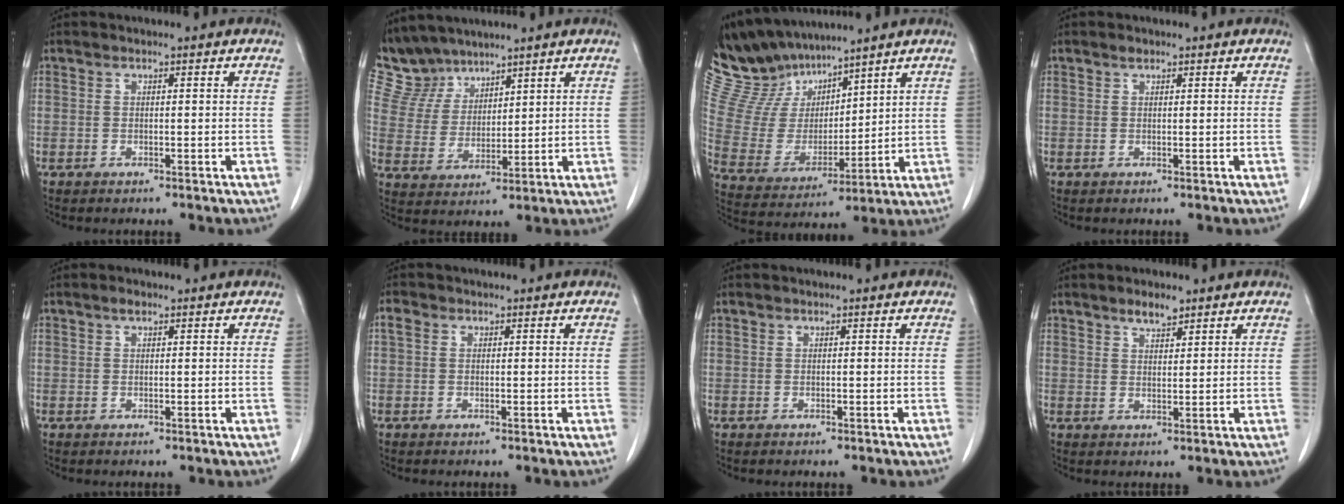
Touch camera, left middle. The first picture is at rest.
{"total": 7.6, "force": [7.0, 2.8, 0.1], "torque": [-0.014, 0.010, 0.156]}
{"total": 13.4, "force": [12.2, 4.2, 3.3], "torque": [-0.089, 0.016, 0.254]}
{"total": 0.6, "force": [0.5, 0.3, 0.2], "torque": [-0.008, 0.000, 0.008]}
{"total": 0.9, "force": [0.6, 0.3, 0.6], "torque": [-0.013, 0.004, 0.010]}
{"total": 1.2, "force": [0.4, 0.9, 0.7], "torque": [-0.017, 0.011, 0.007]}
{"total": 0.0}
{"total": 3.0, "force": [2.3, 0.9, 1.6], "torque": [-0.030, 0.001, 0.041]}